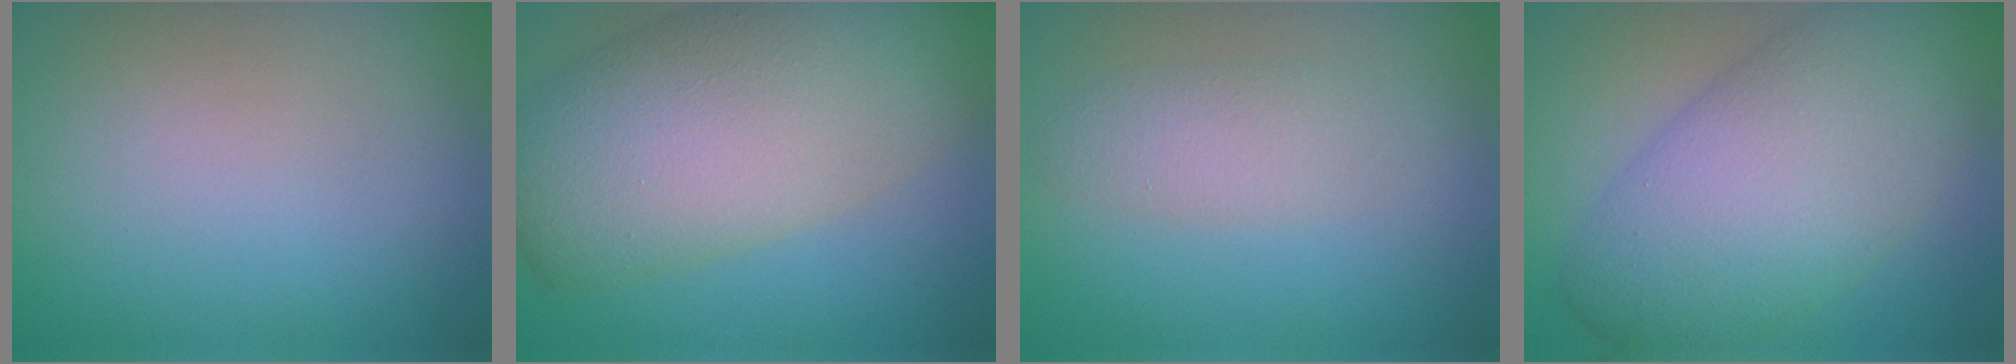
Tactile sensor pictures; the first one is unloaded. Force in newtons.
{"total": 12.4, "press": 12.3, "slide": 0.8}
{"total": 2.6, "press": 2.6, "slide": 0.0}
{"total": 10.0, "press": 10.0, "slide": 0.2}